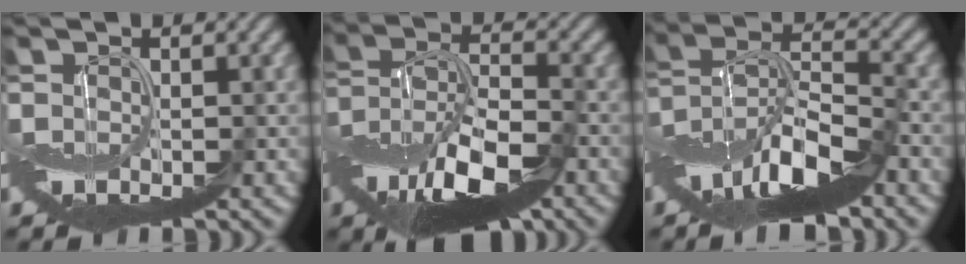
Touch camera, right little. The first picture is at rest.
{"total": 10.1, "force": [-5.1, 4.3, 7.6], "torque": [-0.139, -0.003, -0.095]}
{"total": 10.2, "force": [-5.8, 3.3, 7.7], "torque": [-0.135, 0.009, -0.117]}